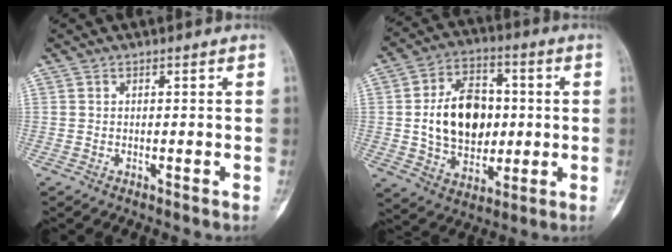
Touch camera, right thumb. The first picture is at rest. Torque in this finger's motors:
{"motor_torque": [1.74, 1.88, 0.41, -0.33, 0.11]}